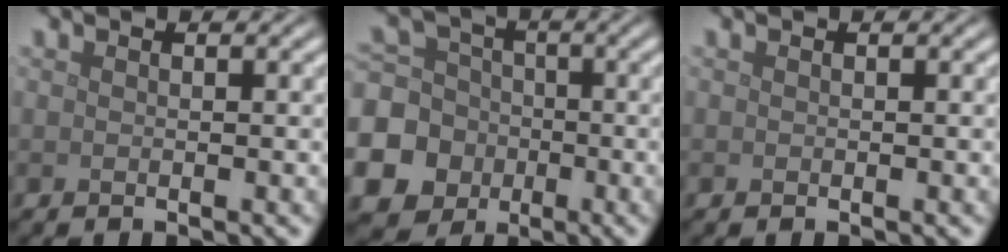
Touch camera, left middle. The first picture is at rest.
{"total": 14.1, "force": [-4.7, 13.0, 3.0], "torque": [-0.123, -0.035, -0.093]}
{"total": 0.0}